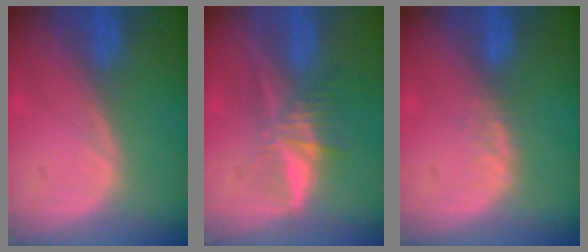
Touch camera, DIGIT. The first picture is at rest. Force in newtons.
{"total": 5.5, "press": 5.2, "slide": 1.7}
{"total": 1.4, "press": 1.4, "slide": 0.3}